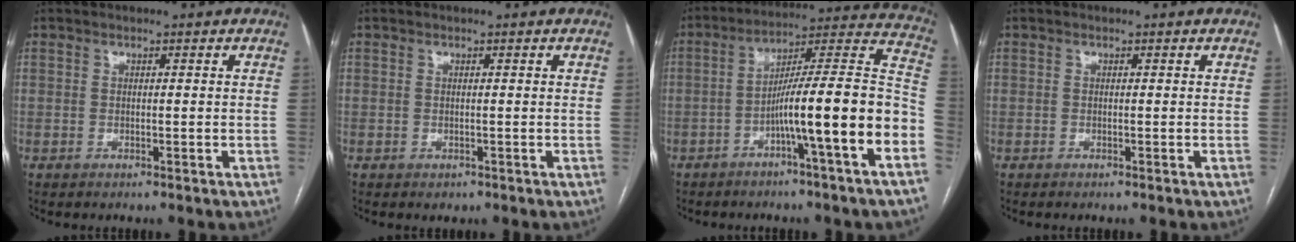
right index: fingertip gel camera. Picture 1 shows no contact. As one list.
[{"total": 0.7, "force": [-0.3, 0.6, 0.2], "torque": [-0.004, 0.003, 0.001]}, {"total": 16.7, "force": [-5.8, -0.7, 15.6], "torque": [-0.222, 0.026, -0.093]}, {"total": 0.0}]